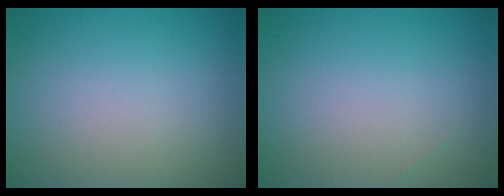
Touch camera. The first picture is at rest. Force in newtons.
{"total": 0.0}